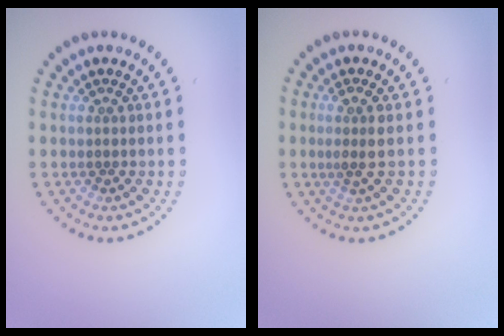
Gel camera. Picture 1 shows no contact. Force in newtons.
{"total": 1.6, "press": 1.3, "slide": 1.0}